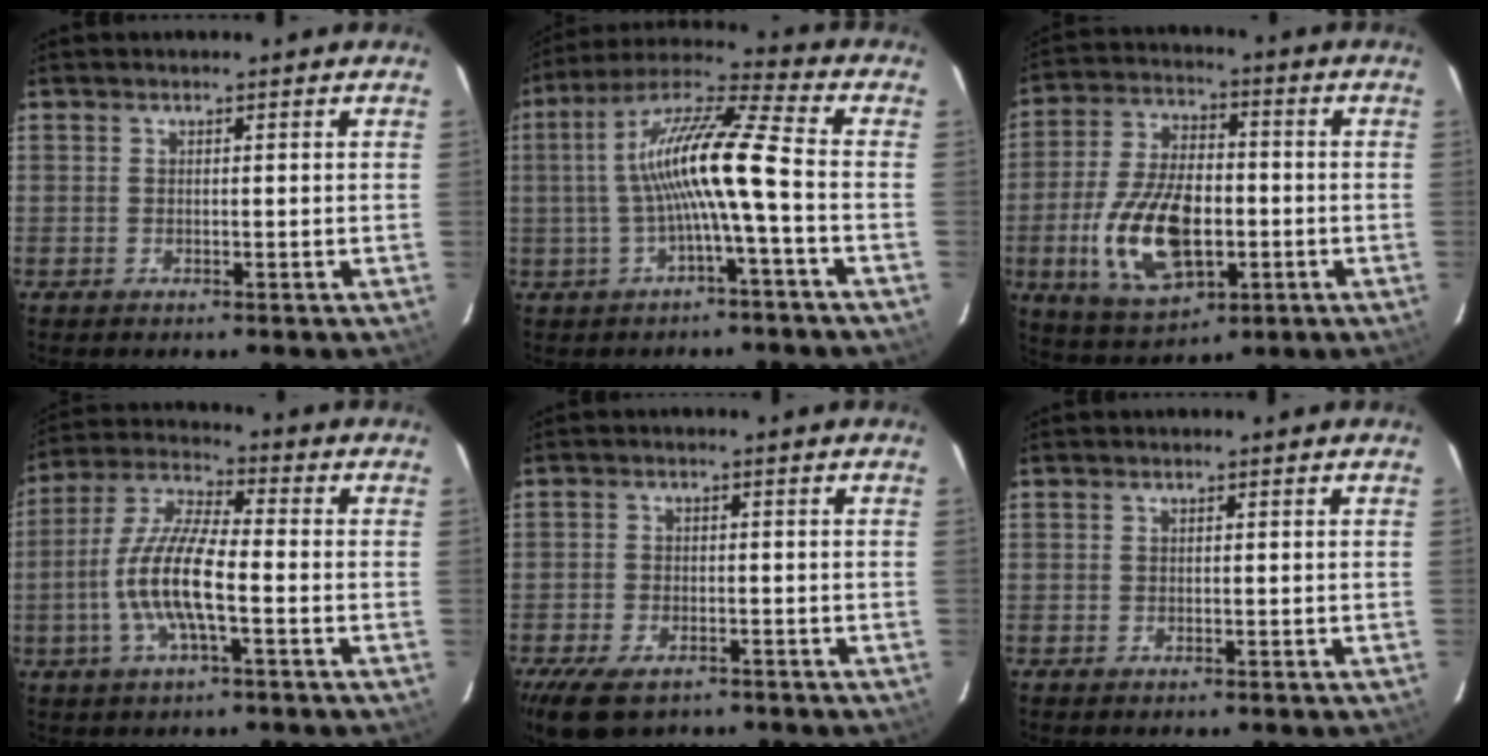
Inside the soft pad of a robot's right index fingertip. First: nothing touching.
{"total": 12.8, "force": [-1.8, 0.3, 12.7], "torque": [-0.246, 0.017, -0.033]}
{"total": 17.2, "force": [-4.2, 9.0, 14.0], "torque": [-0.291, -0.002, -0.062]}
{"total": 12.1, "force": [-3.2, 2.7, 11.3], "torque": [-0.238, 0.002, -0.064]}
{"total": 9.1, "force": [-6.2, 4.6, 4.8], "torque": [-0.118, -0.017, -0.108]}
{"total": 0.0}